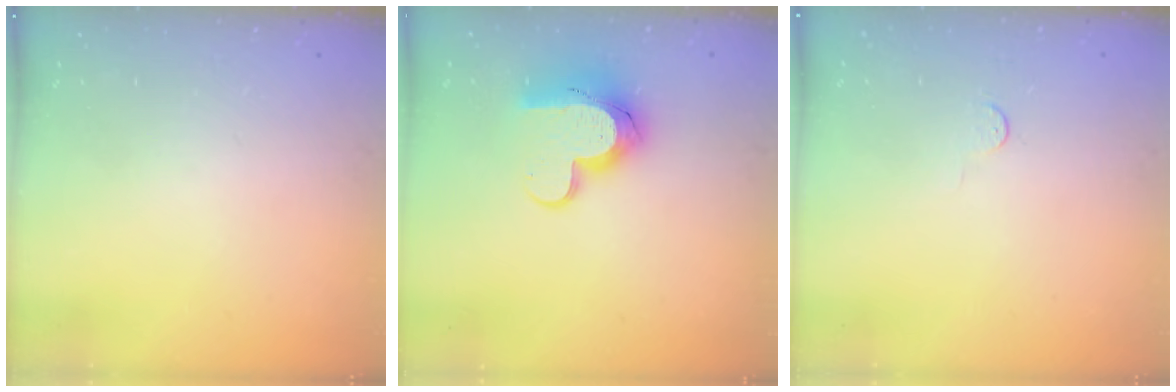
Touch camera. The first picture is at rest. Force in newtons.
{"total": 12.2, "press": 12.2, "slide": 1.0}
{"total": 2.8, "press": 2.8, "slide": 0.4}